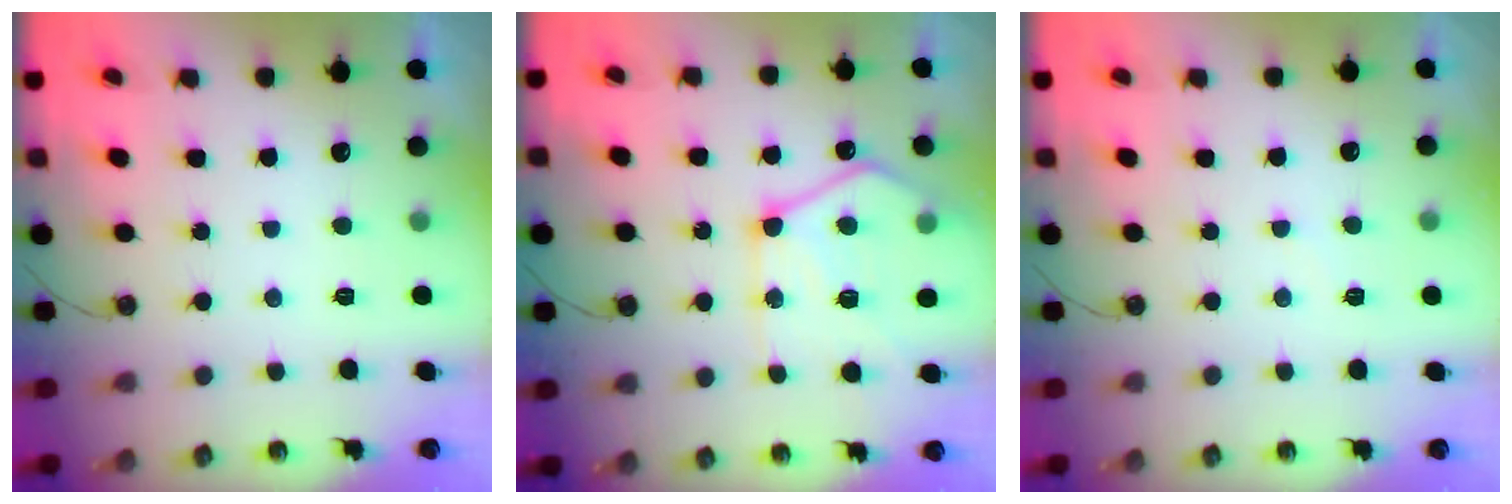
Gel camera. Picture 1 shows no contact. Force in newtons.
{"total": 17.4, "press": 17.3, "slide": 1.5}
{"total": 2.7, "press": 2.6, "slide": 0.4}